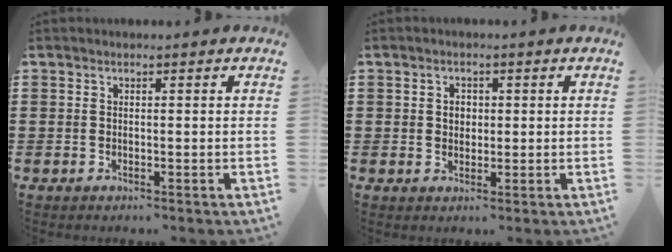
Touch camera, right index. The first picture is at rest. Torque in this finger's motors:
{"motor_torque": [0.03, -0.02, 0.03, 0.02]}